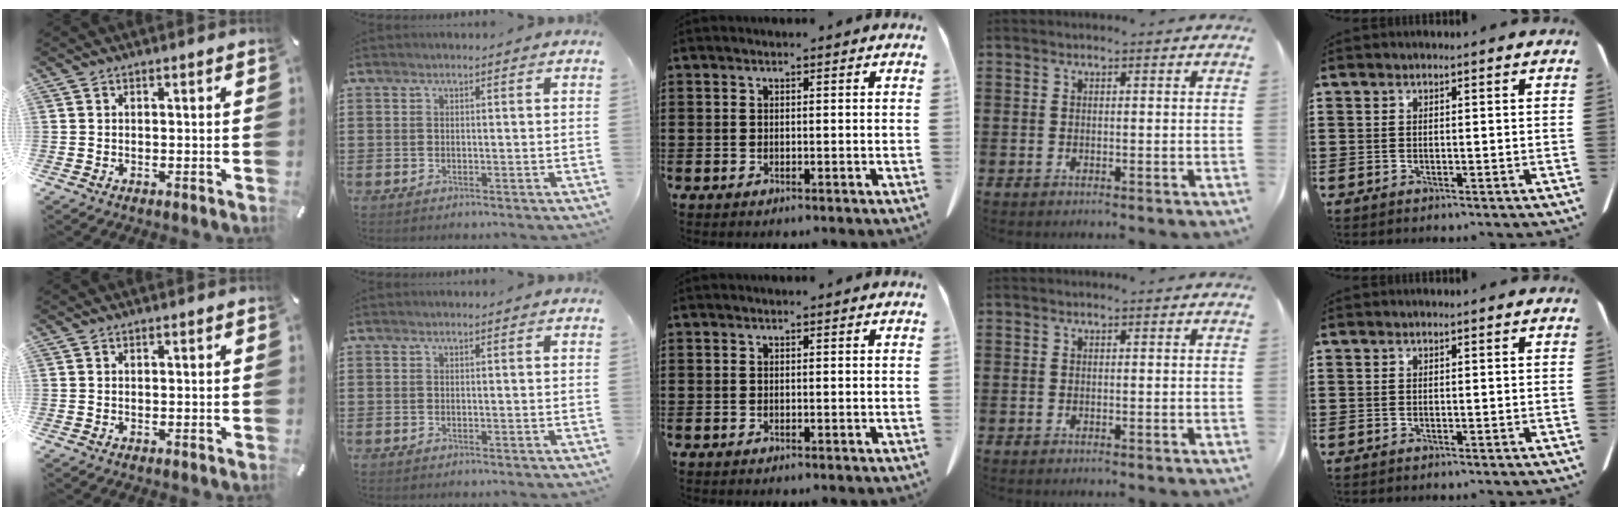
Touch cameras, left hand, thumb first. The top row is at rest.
{}